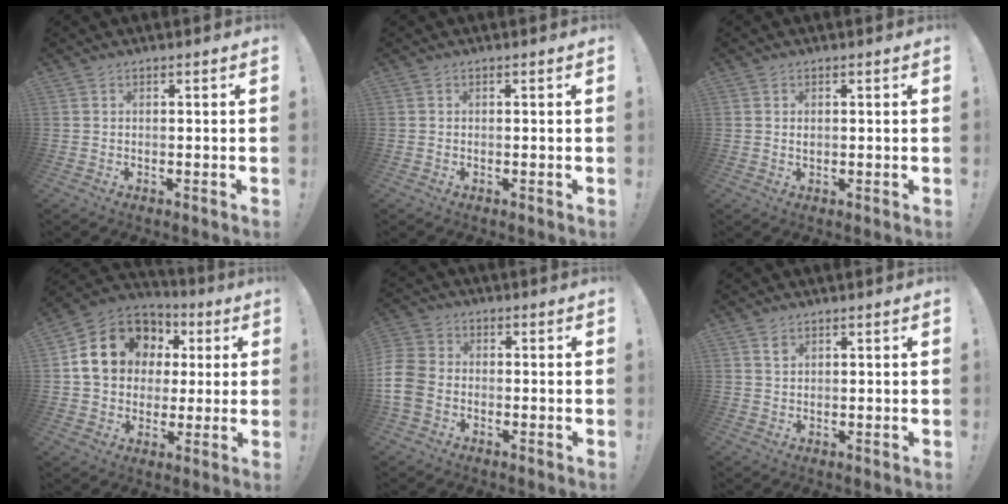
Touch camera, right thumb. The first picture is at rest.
{"total": 0.0}
{"total": 0.7, "force": [0.3, 0.5, 0.3], "torque": [-0.008, 0.005, 0.006]}
{"total": 17.2, "force": [4.9, 13.9, 8.8], "torque": [-0.126, -0.009, 0.109]}
{"total": 9.1, "force": [-3.1, 6.9, 5.1], "torque": [-0.110, 0.023, -0.054]}
{"total": 1.7, "force": [1.2, 1.1, 0.6], "torque": [0.008, -0.009, 0.018]}